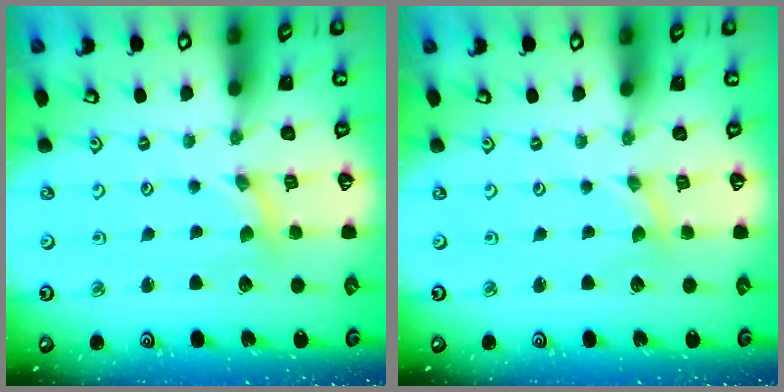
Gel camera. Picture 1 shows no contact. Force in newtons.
{"total": 0.0}